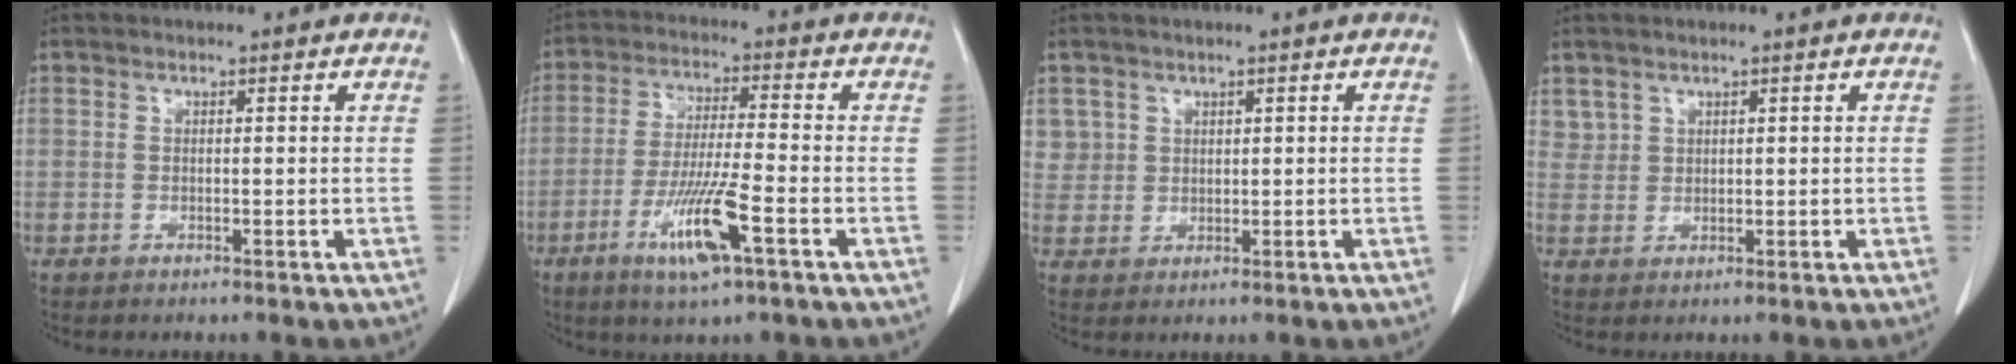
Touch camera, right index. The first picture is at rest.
{"total": 10.2, "force": [-4.6, 0.4, 9.0], "torque": [-0.176, -0.017, -0.086]}
{"total": 3.0, "force": [1.4, 2.7, -0.2], "torque": [0.024, 0.003, 0.021]}
{"total": 2.0, "force": [1.2, 1.5, -0.1], "torque": [0.016, 0.005, 0.017]}